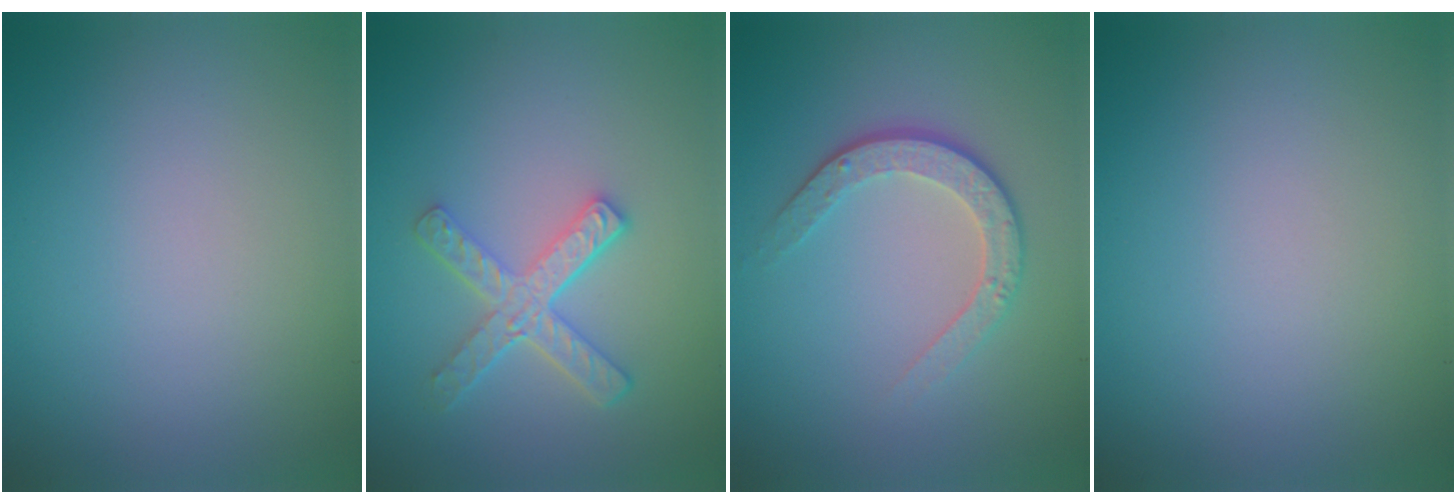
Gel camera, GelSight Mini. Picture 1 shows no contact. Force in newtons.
{"total": 4.3, "press": 3.3, "slide": 2.8}
{"total": 3.5, "press": 2.6, "slide": 2.3}
{"total": 0.0}